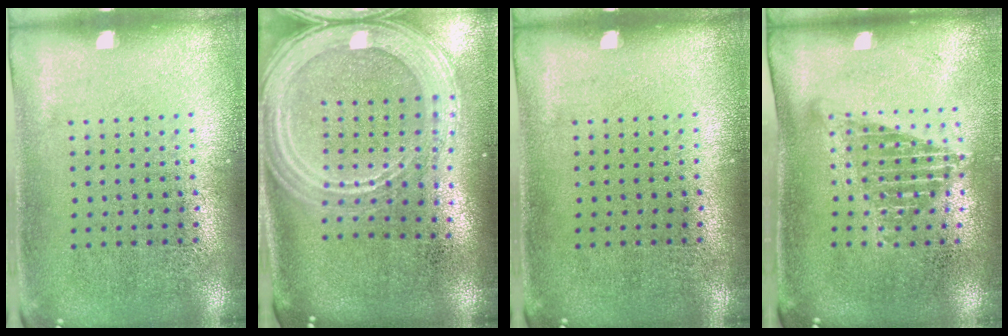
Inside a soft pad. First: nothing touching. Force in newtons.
{"total": 2.9, "press": 2.3, "slide": 1.7}
{"total": 0.0}
{"total": 1.4, "press": 1.1, "slide": 0.8}